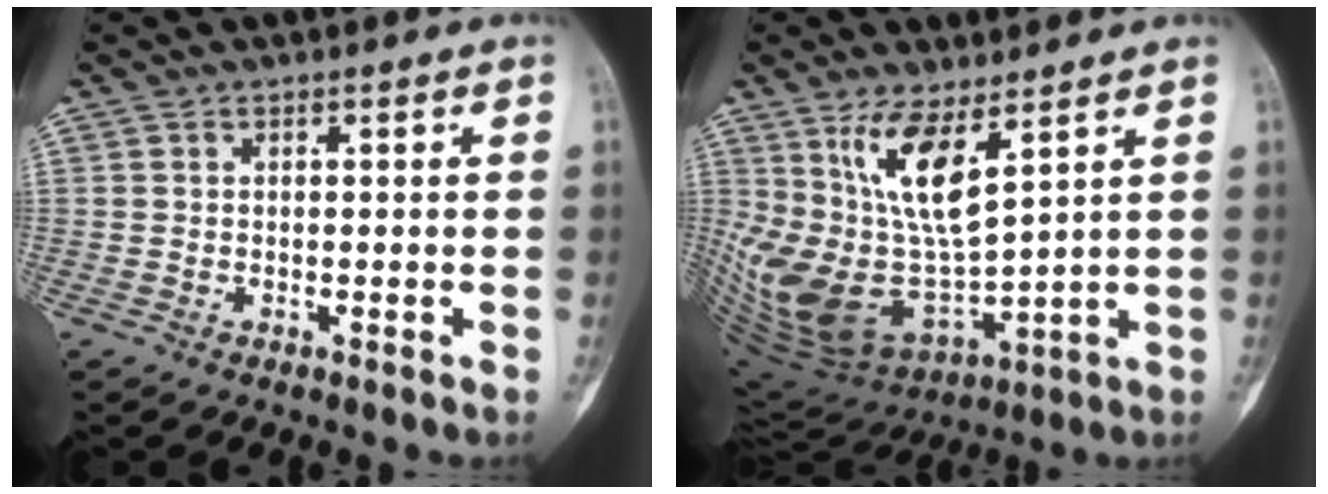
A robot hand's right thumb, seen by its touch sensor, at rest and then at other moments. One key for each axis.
{"total": 19.7, "fx": 7.0, "fy": 7.9, "fz": 16.6, "tx": -0.330, "ty": -0.048, "tz": 0.157}